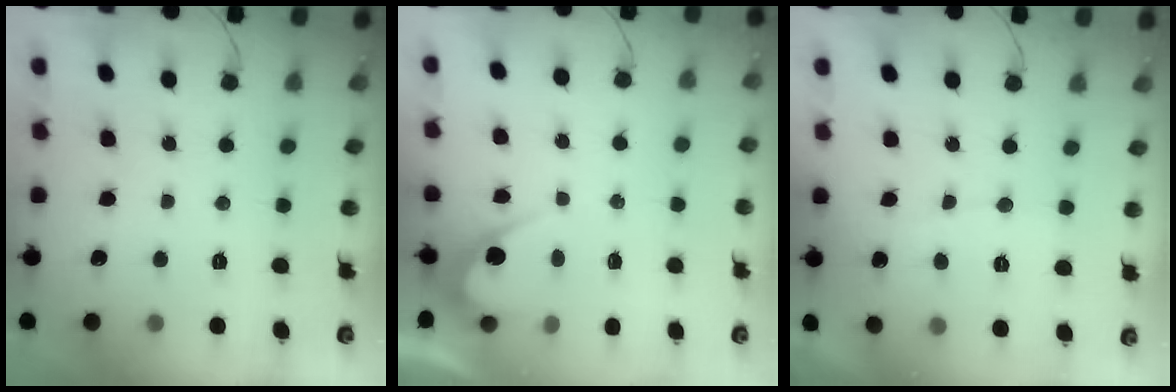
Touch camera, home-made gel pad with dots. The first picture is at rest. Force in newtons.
{"total": 5.2, "press": 5.2, "slide": 0.3}
{"total": 4.9, "press": 4.8, "slide": 0.5}